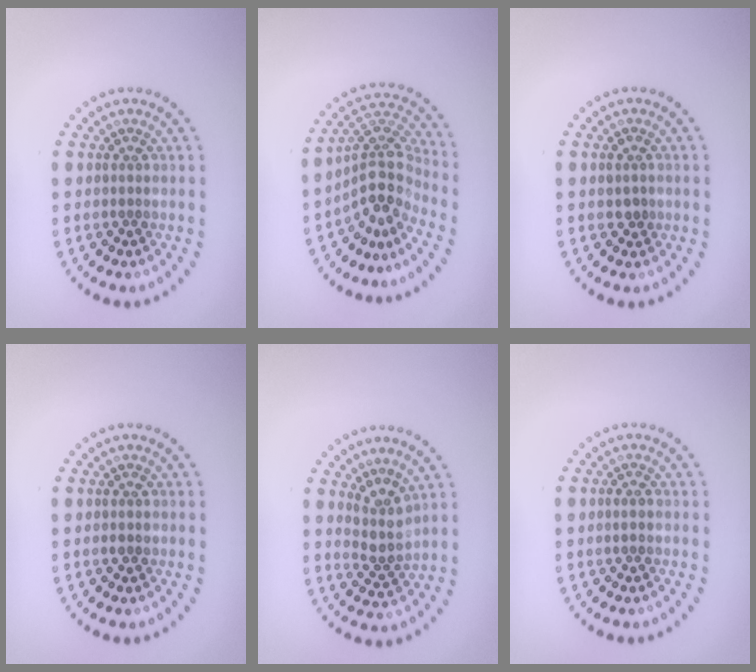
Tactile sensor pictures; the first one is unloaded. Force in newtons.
{"total": 4.4, "press": 3.3, "slide": 3.0}
{"total": 1.2, "press": 1.1, "slide": 0.1}
{"total": 1.0, "press": 1.0, "slide": 0.1}
{"total": 2.8, "press": 2.2, "slide": 1.8}
{"total": 0.6, "press": 0.6, "slide": 0.2}